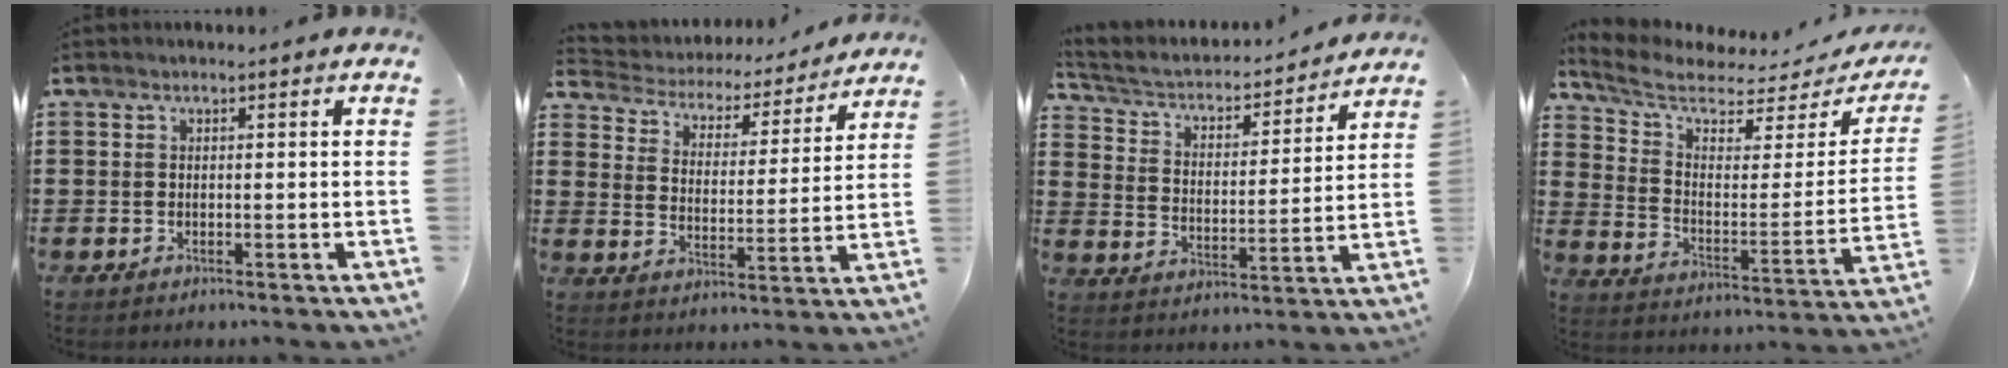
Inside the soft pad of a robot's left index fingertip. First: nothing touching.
{"total": 3.7, "force": [3.5, 1.0, 0.3], "torque": [-0.032, -0.029, 0.050]}
{"total": 3.3, "force": [2.7, 1.4, 1.1], "torque": [-0.041, -0.023, 0.036]}
{"total": 6.0, "force": [5.1, 1.8, 2.6], "torque": [-0.079, -0.035, 0.086]}